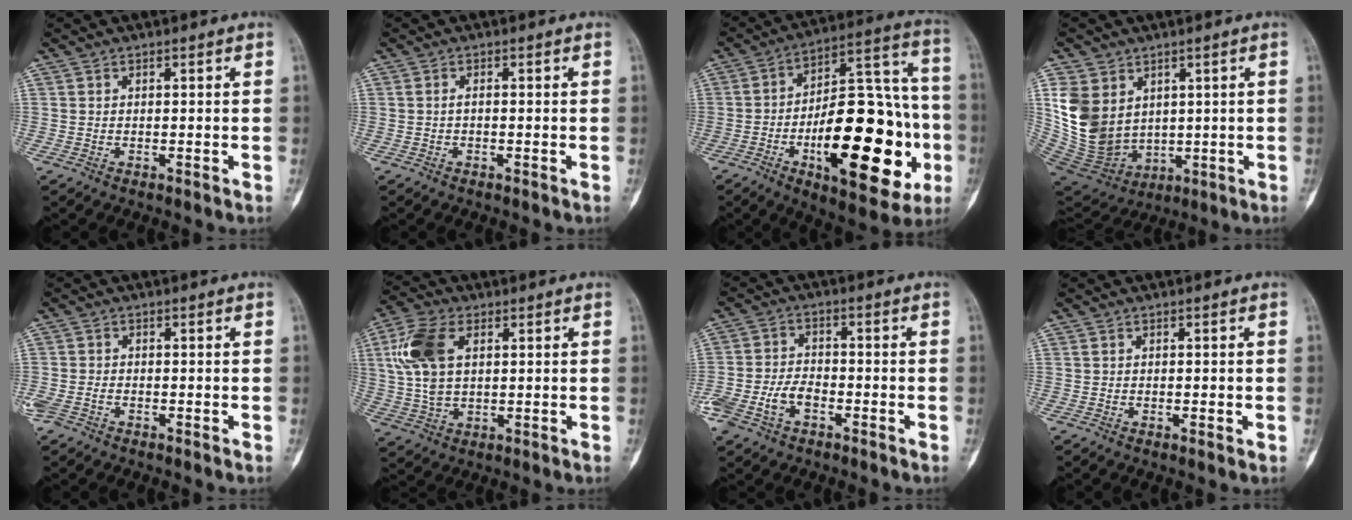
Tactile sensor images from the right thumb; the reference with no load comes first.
{"total": 0.7, "force": [-0.2, 0.3, 0.6], "torque": [-0.012, 0.001, -0.005]}
{"total": 29.1, "force": [-8.1, 12.3, 25.1], "torque": [-0.359, 0.031, -0.112]}
{"total": 13.9, "force": [3.7, 10.8, 8.0], "torque": [-0.141, -0.021, 0.098]}
{"total": 2.9, "force": [-1.6, 1.8, 1.6], "torque": [-0.041, 0.006, -0.029]}
{"total": 11.5, "force": [3.0, 6.7, 8.9], "torque": [-0.193, 0.006, 0.061]}
{"total": 6.9, "force": [-3.1, 4.2, 4.6], "torque": [-0.100, 0.025, -0.056]}
{"total": 1.3, "force": [-0.3, 0.5, 1.1], "torque": [-0.014, -0.001, -0.005]}